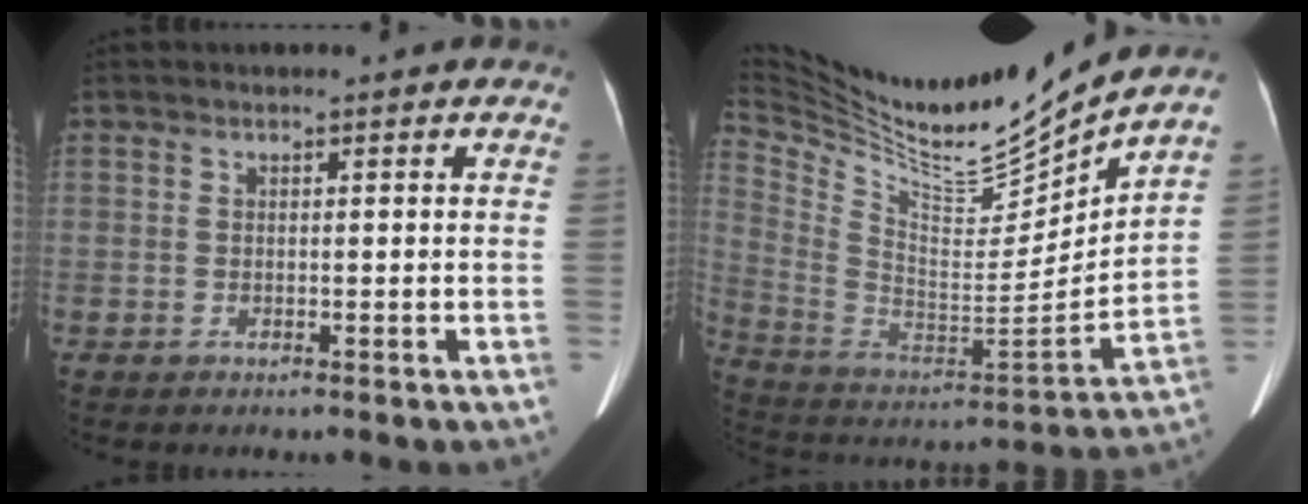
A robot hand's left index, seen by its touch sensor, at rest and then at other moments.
{"total": 25.1, "force": [22.5, 1.6, 11.1], "torque": [-0.221, -0.057, 0.383]}